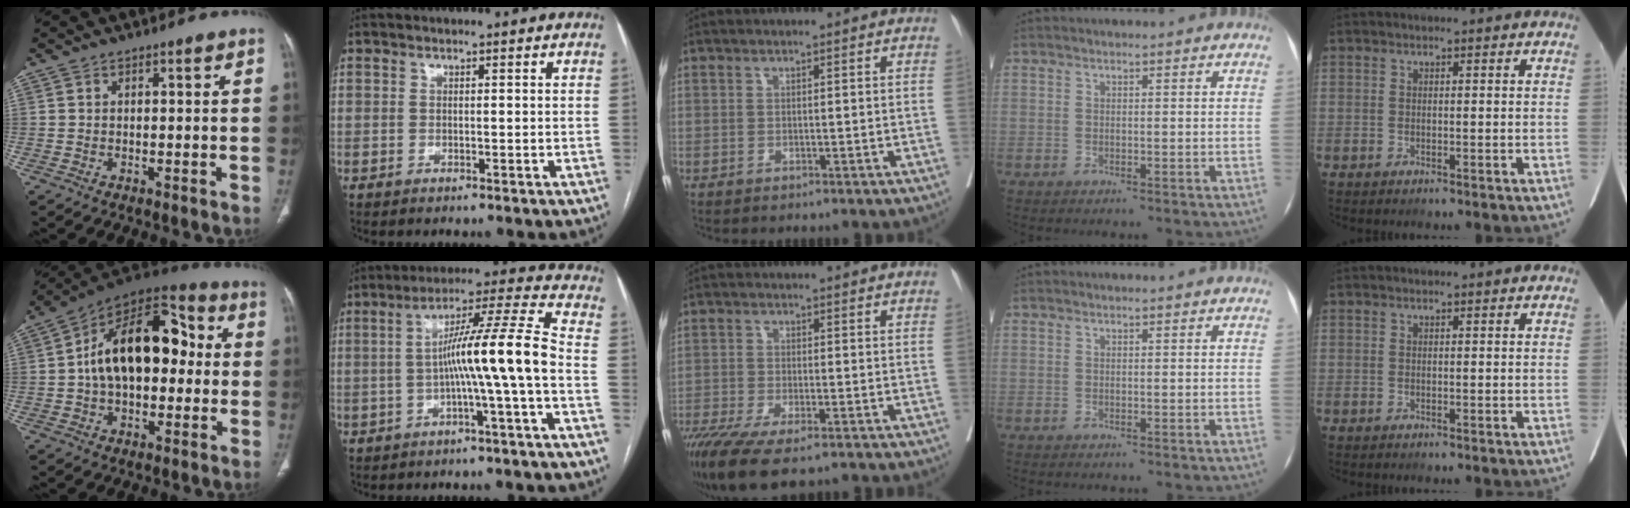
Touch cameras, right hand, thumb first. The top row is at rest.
{"thumb": {"total": 20.2, "force": [1.1, 12.1, 16.1], "torque": [-0.232, 0.046, 0.010]}, "index": {"total": 10.6, "force": [-2.2, -1.4, 10.2], "torque": [-0.167, 0.026, -0.036]}, "middle": {"total": 10.6, "force": [-7.5, 2.6, 7.1], "torque": [-0.119, -0.023, -0.123]}}